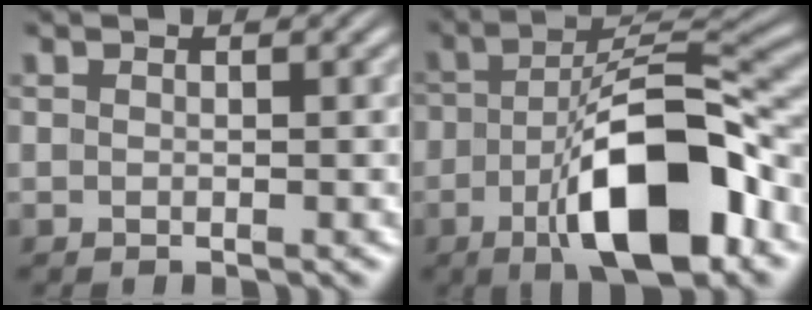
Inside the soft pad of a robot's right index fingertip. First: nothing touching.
{"total": 11.1, "force": [-3.5, 4.0, 9.8], "torque": [-0.147, -0.005, -0.052]}